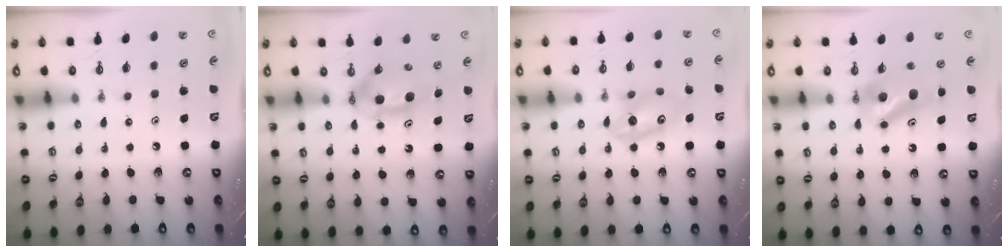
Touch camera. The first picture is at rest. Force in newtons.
{"total": 6.5, "press": 6.0, "slide": 2.5}
{"total": 7.7, "press": 7.5, "slide": 1.3}
{"total": 9.6, "press": 5.7, "slide": 7.7}